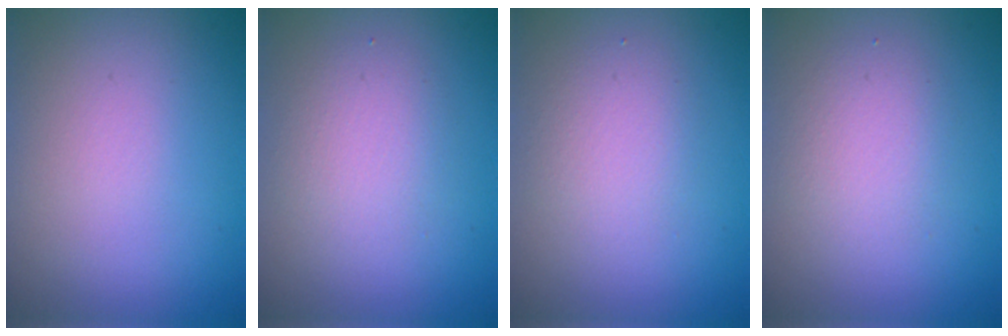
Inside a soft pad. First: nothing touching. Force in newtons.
{"total": 2.5, "press": 2.5, "slide": 0.2}
{"total": 2.1, "press": 2.1, "slide": 0.1}
{"total": 2.4, "press": 2.4, "slide": 0.1}